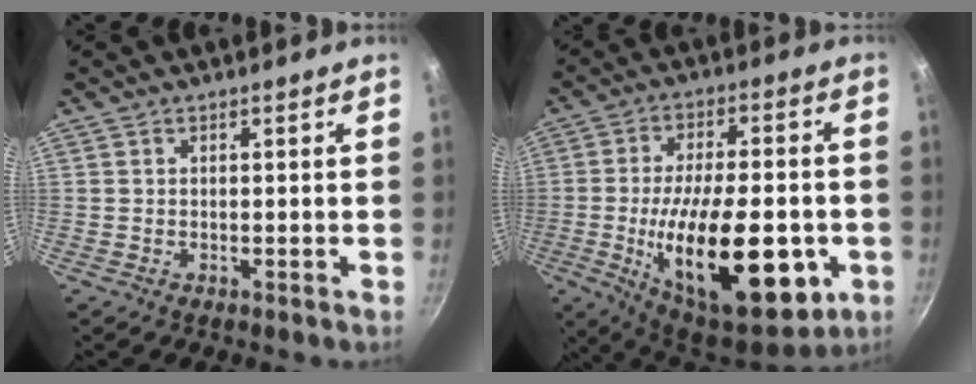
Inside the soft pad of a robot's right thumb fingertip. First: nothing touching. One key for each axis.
{"total": 26.5, "fx": -6.3, "fy": 11.5, "fz": 23.1, "tx": -0.345, "ty": 0.008, "tz": -0.085}